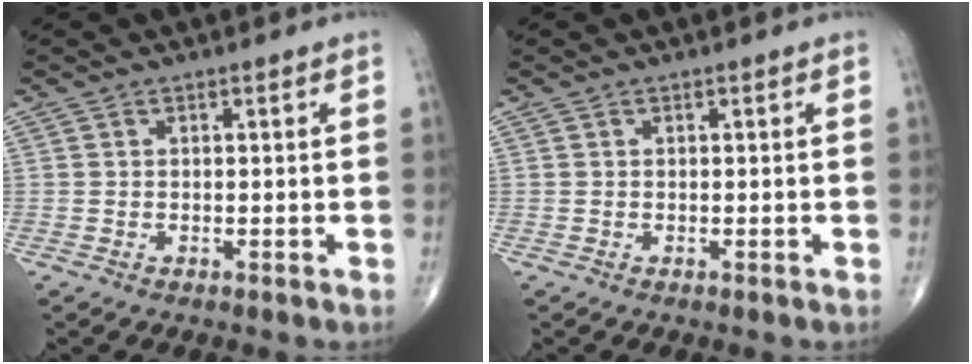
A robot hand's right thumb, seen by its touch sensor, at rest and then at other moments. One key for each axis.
{"total": 0.0}